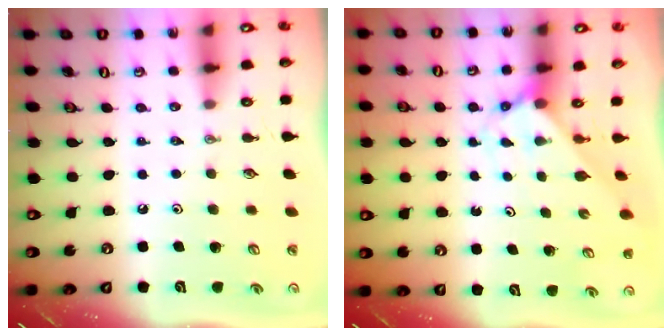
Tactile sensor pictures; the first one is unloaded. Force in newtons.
{"total": 2.7, "press": 2.7, "slide": 0.2}